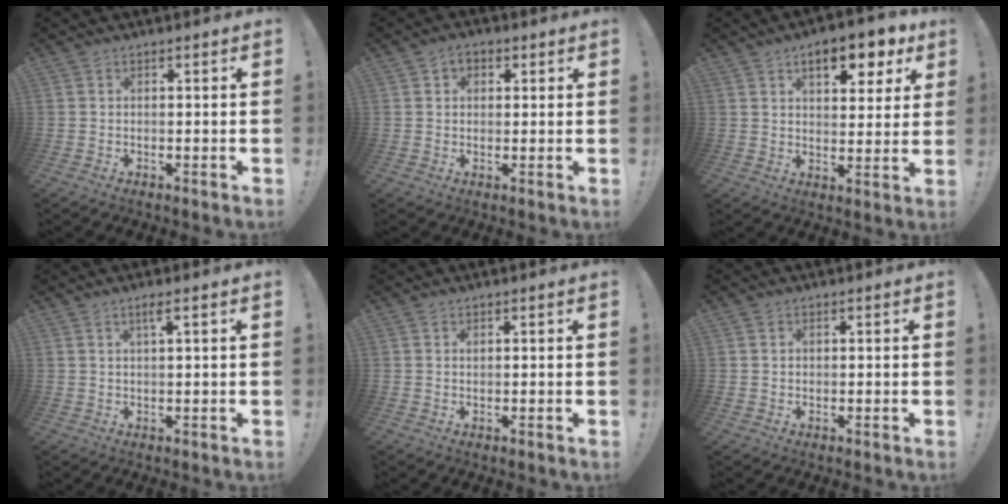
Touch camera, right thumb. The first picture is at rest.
{"total": 3.3, "force": [1.3, 2.6, 1.6], "torque": [-0.015, -0.003, 0.020]}
{"total": 11.1, "force": [5.9, 4.6, 8.2], "torque": [-0.108, -0.028, 0.097]}
{"total": 2.8, "force": [1.3, -0.2, 2.5], "torque": [-0.045, 0.000, 0.019]}
{"total": 0.5, "force": [0.3, 0.4, 0.2], "torque": [-0.003, 0.001, 0.006]}
{"total": 1.0, "force": [0.4, 0.8, 0.3], "torque": [-0.004, 0.003, 0.007]}